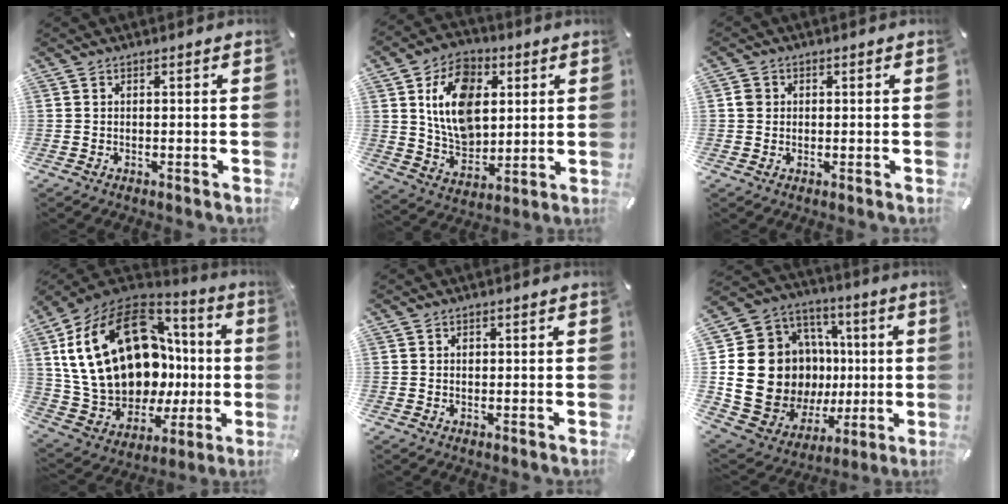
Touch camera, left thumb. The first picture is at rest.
{"total": 14.8, "force": [3.9, 11.0, 9.1], "torque": [-0.163, 0.000, 0.068]}
{"total": 2.0, "force": [0.2, 2.0, 0.5], "torque": [-0.003, 0.002, -0.001]}
{"total": 27.2, "force": [4.9, 18.7, 19.2], "torque": [-0.382, -0.037, 0.120]}
{"total": 0.6, "force": [0.1, 0.5, 0.3], "torque": [-0.006, 0.001, 0.001]}
{"total": 23.4, "force": [0.0, 18.9, 13.8], "torque": [-0.266, -0.026, 0.044]}